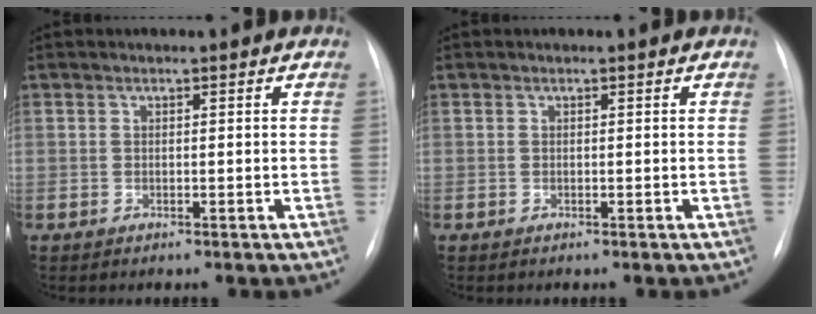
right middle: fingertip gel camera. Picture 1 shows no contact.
{"total": 0.0}